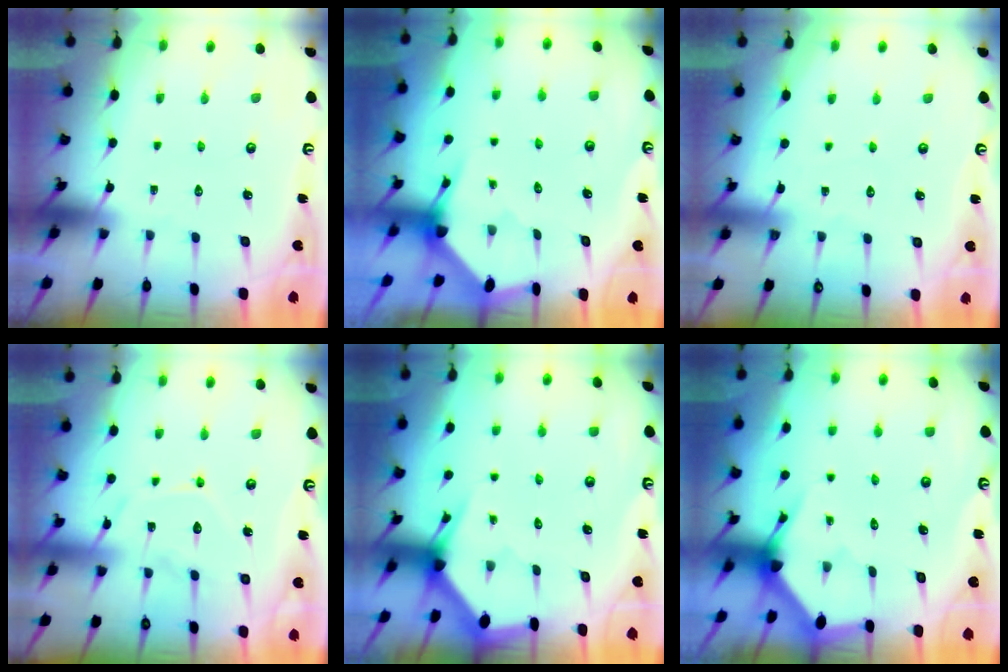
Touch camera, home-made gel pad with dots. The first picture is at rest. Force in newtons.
{"total": 3.1, "press": 3.1, "slide": 0.1}
{"total": 2.4, "press": 2.4, "slide": 0.3}
{"total": 10.8, "press": 10.8, "slide": 0.8}
{"total": 3.1, "press": 3.1, "slide": 0.1}
{"total": 3.4, "press": 3.4, "slide": 0.1}